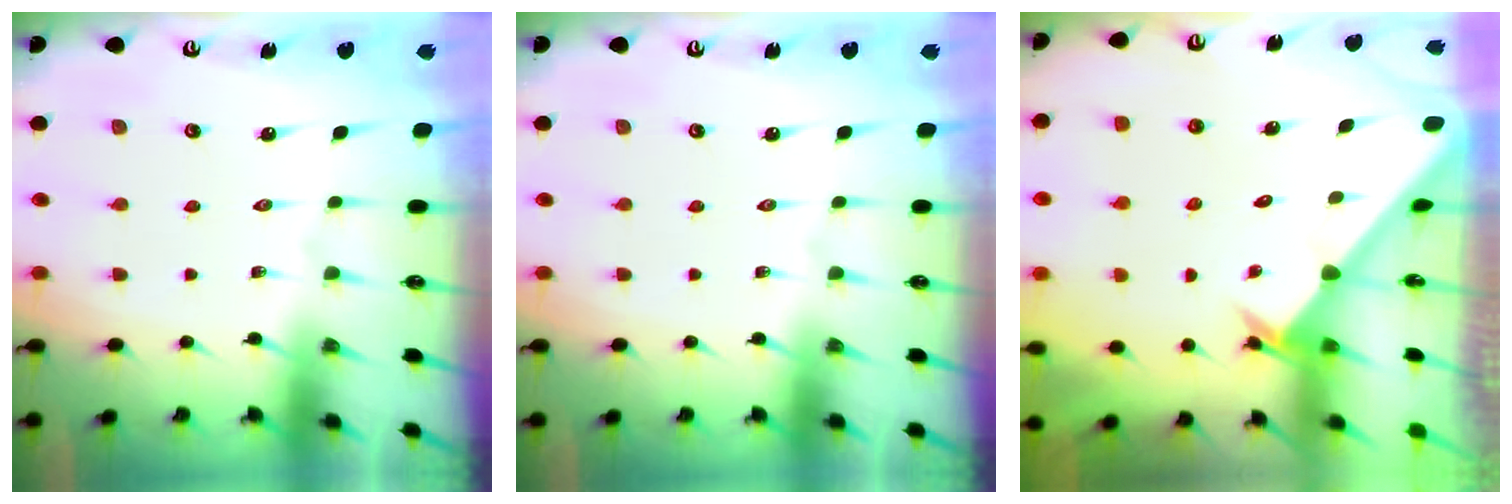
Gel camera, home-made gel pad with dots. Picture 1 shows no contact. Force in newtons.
{"total": 0.0}
{"total": 2.6, "press": 2.6, "slide": 0.2}